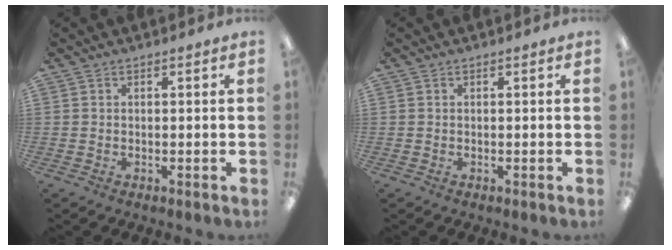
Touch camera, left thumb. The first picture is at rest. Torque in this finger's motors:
{"motor_torque": [-0.06, -0.06, 0.00, 0.00, 0.00]}